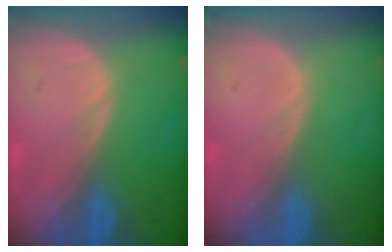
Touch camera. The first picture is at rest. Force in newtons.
{"total": 0.0}